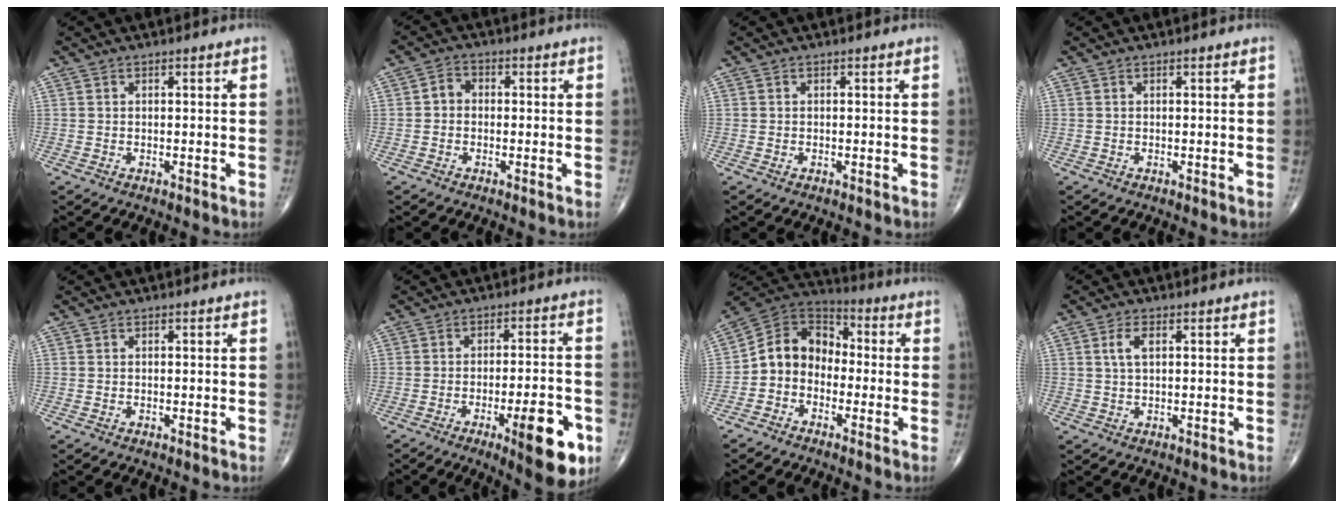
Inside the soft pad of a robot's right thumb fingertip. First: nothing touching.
{"total": 2.9, "force": [-0.3, 2.4, 1.5], "torque": [-0.011, 0.014, -0.016]}
{"total": 0.0}
{"total": 0.0}
{"total": 0.0}
{"total": 13.2, "force": [-5.6, 3.6, 11.4], "torque": [-0.138, 0.018, -0.071]}
{"total": 10.3, "force": [-2.2, 8.4, 5.5], "torque": [-0.069, 0.056, -0.057]}
{"total": 3.3, "force": [1.0, 1.6, 2.7], "torque": [-0.056, 0.005, 0.020]}